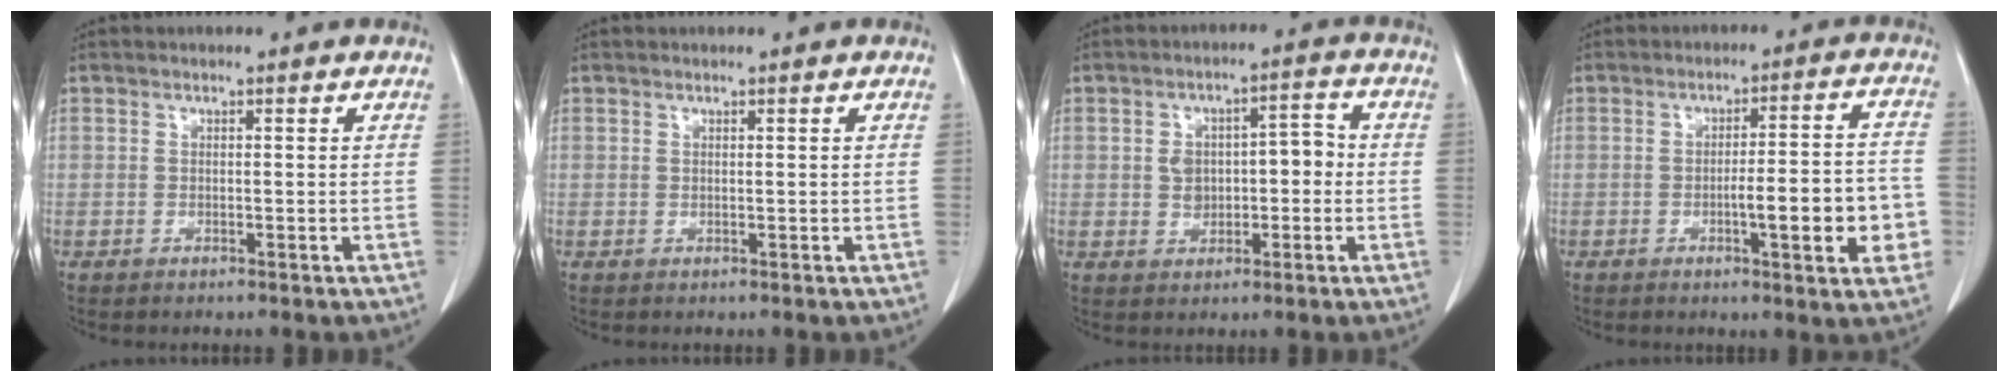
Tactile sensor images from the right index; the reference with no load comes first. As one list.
[{"total": 0.0}, {"total": 6.3, "force": [-0.4, 4.1, 4.8], "torque": [-0.076, 0.034, 0.000]}, {"total": 10.5, "force": [-3.0, 1.5, 9.9], "torque": [-0.129, 0.014, -0.036]}]